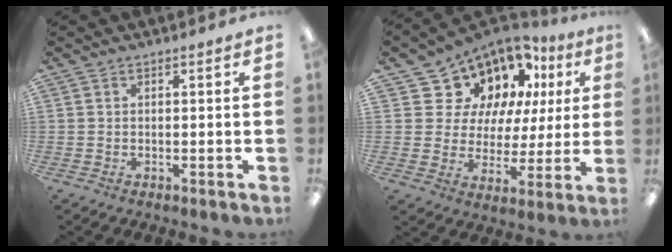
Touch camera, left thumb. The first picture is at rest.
{"total": 13.0, "force": [8.5, 9.2, 3.4], "torque": [-0.086, -0.057, 0.166]}